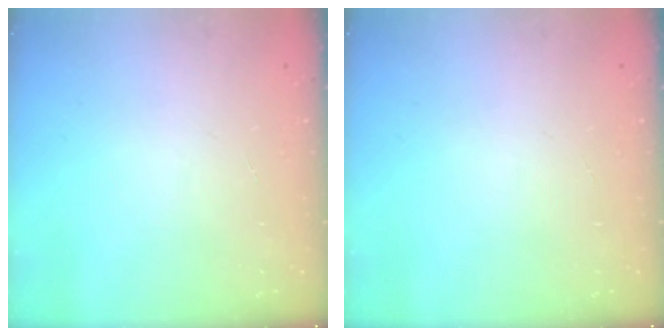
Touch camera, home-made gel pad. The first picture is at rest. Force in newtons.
{"total": 0.0}